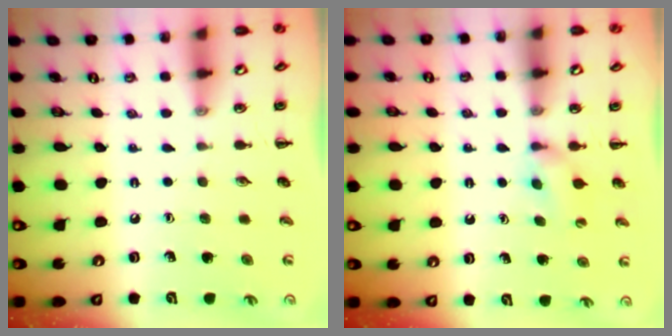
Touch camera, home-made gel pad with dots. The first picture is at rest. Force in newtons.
{"total": 5.1, "press": 4.9, "slide": 1.6}